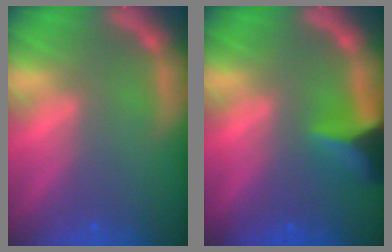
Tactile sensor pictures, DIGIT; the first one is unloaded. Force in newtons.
{"total": 5.0}